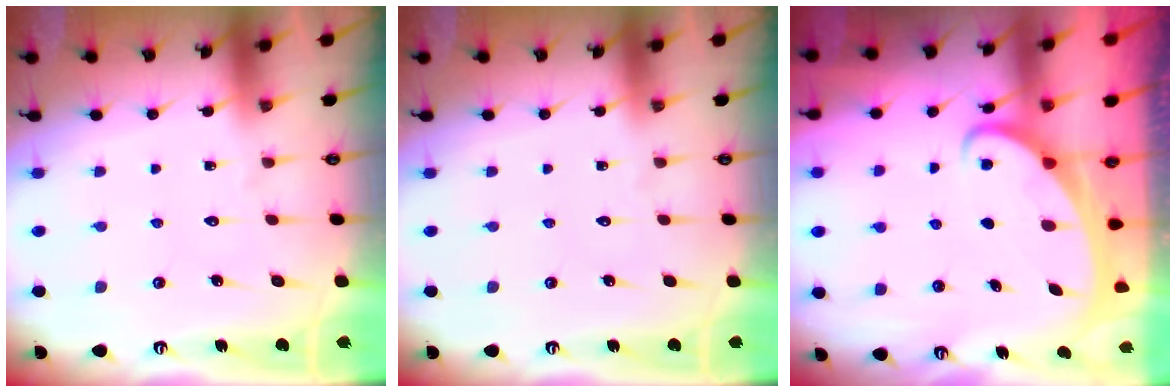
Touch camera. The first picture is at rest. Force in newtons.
{"total": 0.0}
{"total": 2.2, "press": 2.1, "slide": 0.3}